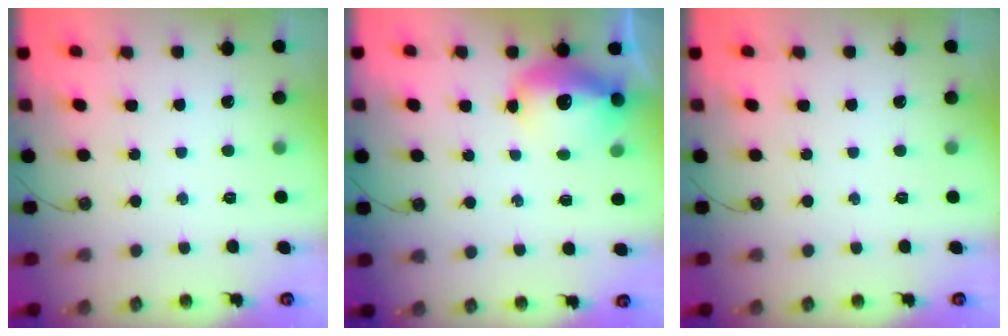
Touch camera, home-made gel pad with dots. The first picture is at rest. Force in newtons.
{"total": 13.4, "press": 13.3, "slide": 1.2}
{"total": 0.0}